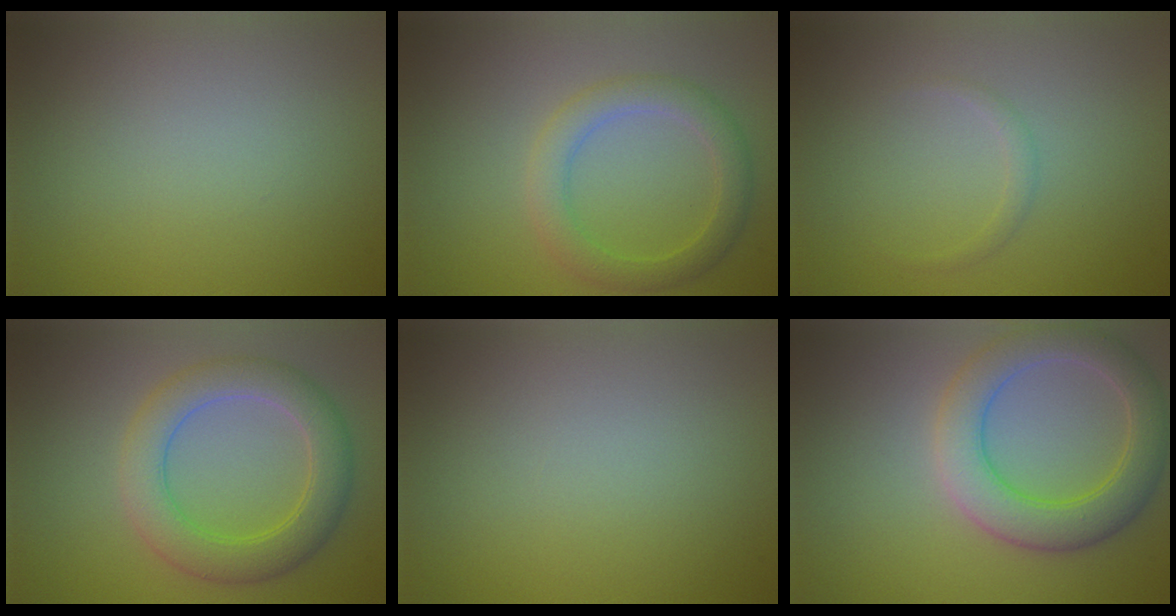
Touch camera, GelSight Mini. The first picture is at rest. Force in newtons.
{"total": 2.2, "press": 2.2, "slide": 0.3}
{"total": 0.8, "press": 0.8, "slide": 0.1}
{"total": 5.3, "press": 5.3, "slide": 0.1}
{"total": 0.0}
{"total": 5.6, "press": 5.6, "slide": 0.7}